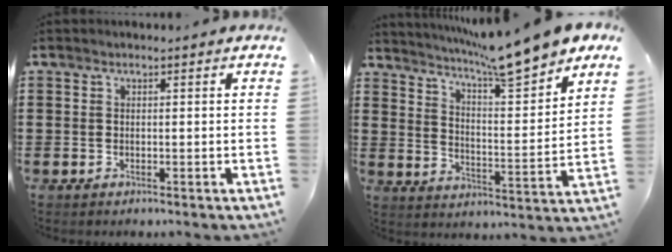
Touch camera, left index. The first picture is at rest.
{"total": 8.6, "force": [8.1, -0.5, 2.9], "torque": [-0.073, -0.062, 0.135]}